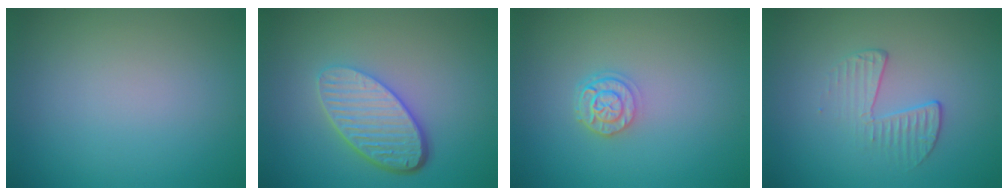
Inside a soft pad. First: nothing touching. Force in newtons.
{"total": 5.3, "press": 3.8, "slide": 3.7}
{"total": 2.4, "press": 1.9, "slide": 1.4}
{"total": 2.1, "press": 1.0, "slide": 1.8}